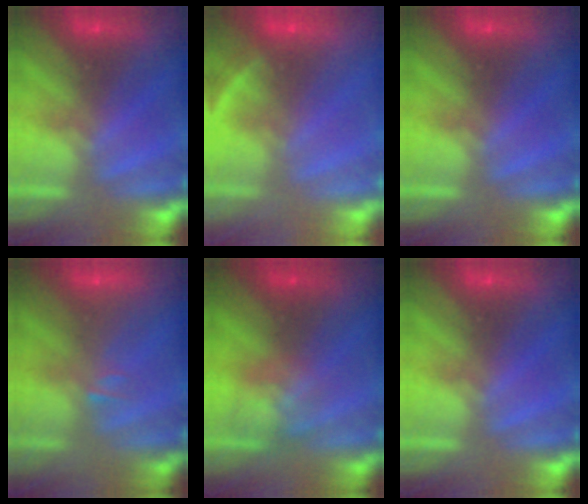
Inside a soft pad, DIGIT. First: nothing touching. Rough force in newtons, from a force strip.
{"total": 8.1}
{"total": 0.0}
{"total": 2.2}
{"total": 2.8}
{"total": 0.0}